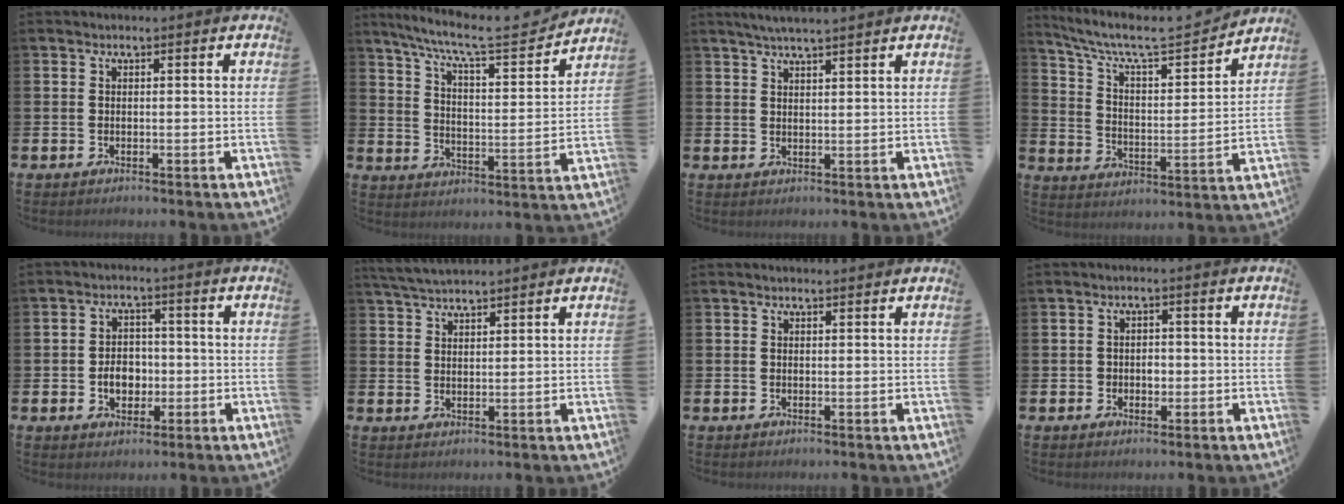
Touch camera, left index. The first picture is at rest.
{"total": 8.8, "force": [7.9, 0.9, 3.8], "torque": [-0.097, -0.057, 0.128]}
{"total": 3.6, "force": [3.3, 0.1, 1.4], "torque": [-0.027, -0.009, 0.059]}
{"total": 8.5, "force": [7.6, 1.9, 3.4], "torque": [-0.092, -0.056, 0.125]}
{"total": 4.4, "force": [-0.8, 3.3, 2.7], "torque": [-0.035, -0.001, -0.023]}
{"total": 4.1, "force": [4.0, 0.5, 1.0], "torque": [-0.023, -0.014, 0.073]}
{"total": 0.6, "force": [0.6, 0.0, 0.2], "torque": [0.011, -0.005, 0.008]}
{"total": 1.7, "force": [-0.2, 1.5, 0.9], "torque": [0.003, -0.003, -0.011]}